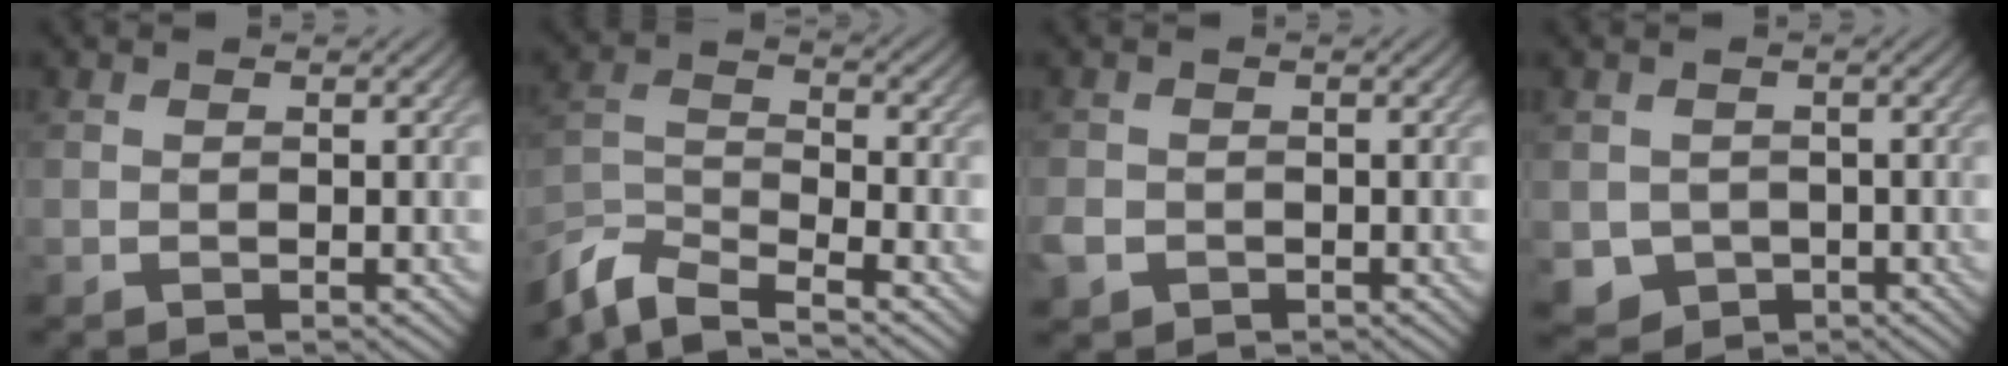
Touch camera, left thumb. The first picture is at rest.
{"total": 8.2, "force": [-6.9, 2.1, 4.0], "torque": [-0.094, -0.011, -0.143]}
{"total": 2.5, "force": [-1.2, 2.0, 0.9], "torque": [-0.028, -0.010, -0.028]}
{"total": 3.6, "force": [-1.0, 3.3, 1.0], "torque": [-0.034, -0.020, -0.021]}